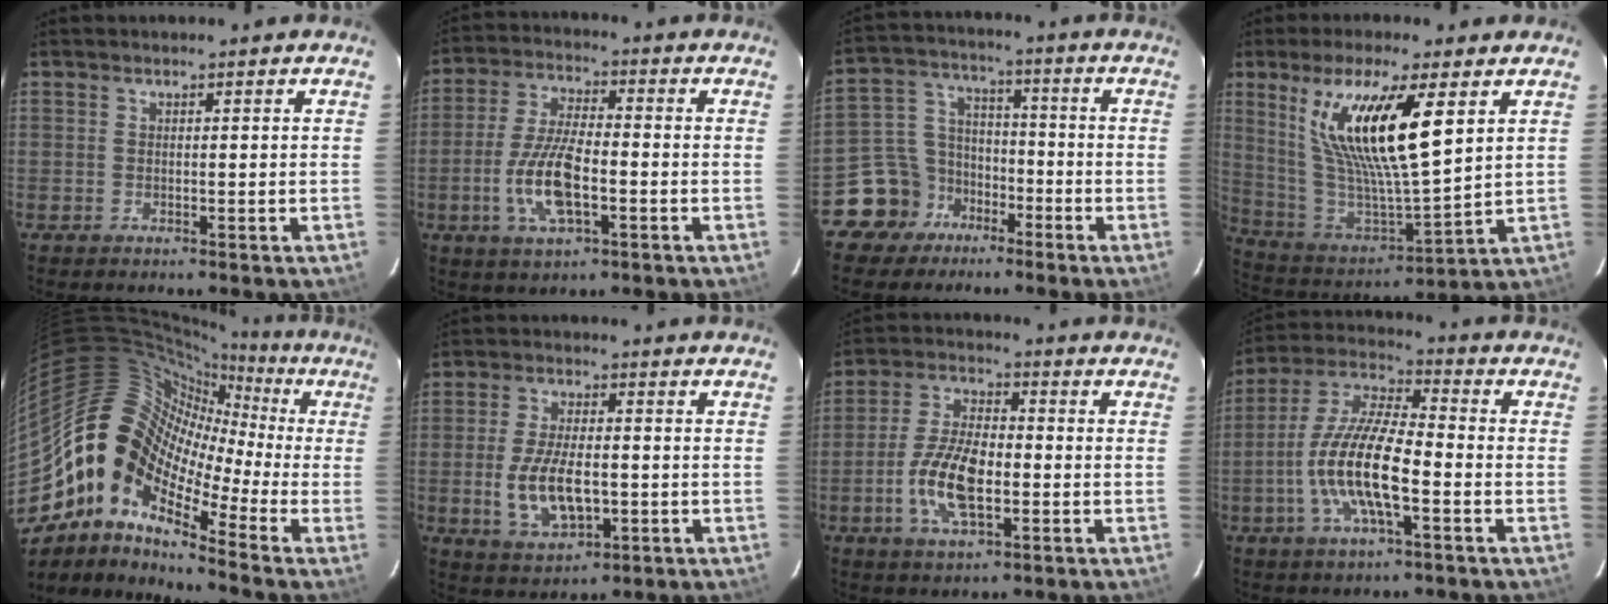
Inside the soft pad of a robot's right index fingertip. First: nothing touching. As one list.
[{"total": 11.0, "force": [-3.4, 3.7, 9.8], "torque": [-0.204, -0.003, -0.064]}, {"total": 10.0, "force": [-6.3, 7.7, 1.1], "torque": [-0.041, 0.044, -0.110]}, {"total": 19.1, "force": [7.9, 4.1, 16.8], "torque": [-0.312, -0.005, 0.160]}, {"total": 15.0, "force": [-5.7, 9.5, 10.1], "torque": [-0.160, 0.010, -0.133]}, {"total": 10.6, "force": [-2.1, 5.0, 9.2], "torque": [-0.186, -0.010, -0.029]}, {"total": 11.3, "force": [-3.1, 5.0, 9.7], "torque": [-0.199, 0.002, -0.057]}, {"total": 14.7, "force": [-4.4, 4.0, 13.4], "torque": [-0.272, -0.004, -0.089]}]